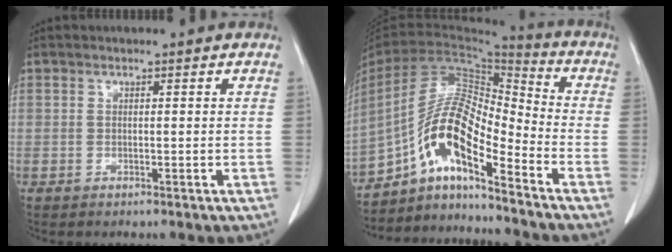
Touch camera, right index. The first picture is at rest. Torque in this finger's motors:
{"motor_torque": [1.62, -0.52, 0.47, 0.16]}